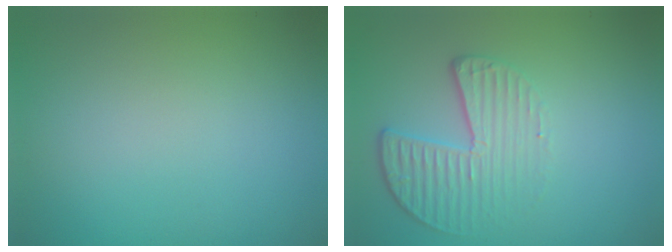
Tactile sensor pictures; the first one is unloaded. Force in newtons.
{"total": 3.5, "press": 2.6, "slide": 2.4}